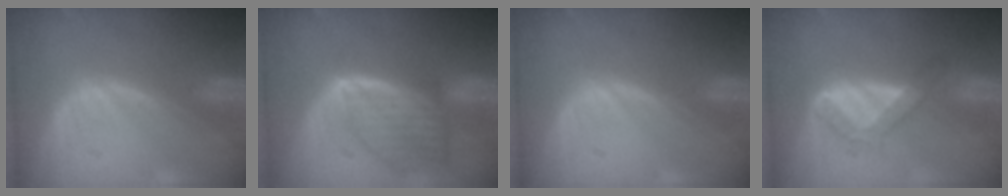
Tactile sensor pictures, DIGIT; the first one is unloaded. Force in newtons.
{"total": 8.0, "press": 7.2, "slide": 3.5}
{"total": 0.0}
{"total": 4.4, "press": 4.3, "slide": 1.1}